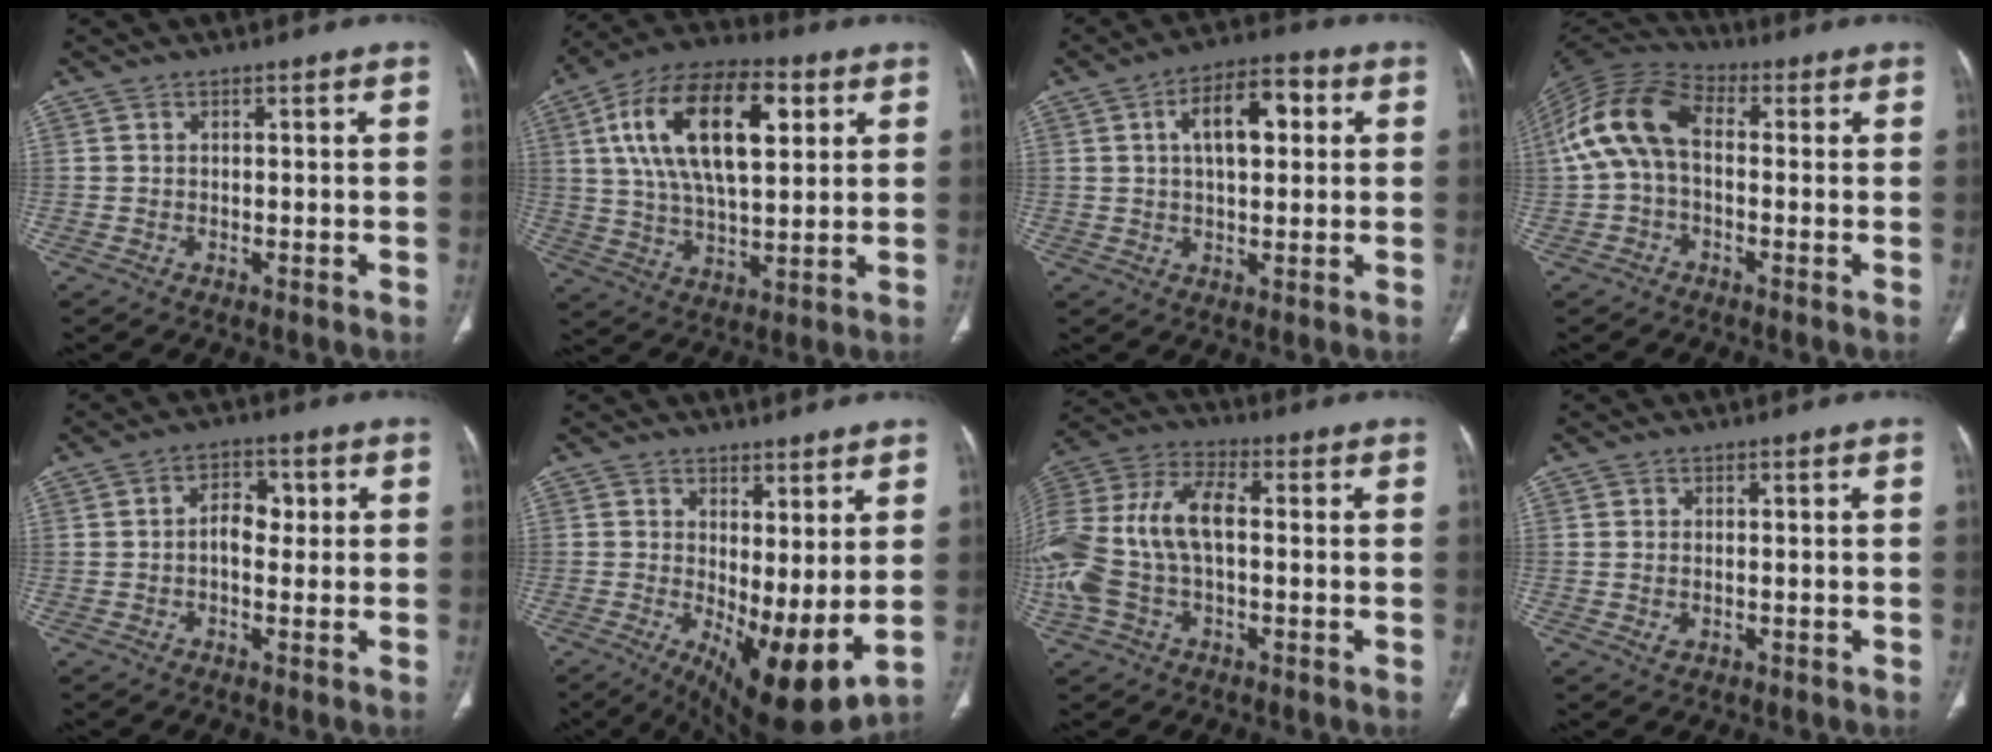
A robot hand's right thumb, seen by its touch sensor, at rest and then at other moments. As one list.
[{"total": 21.4, "force": [6.4, 10.3, 17.6], "torque": [-0.302, 0.002, 0.106]}, {"total": 10.5, "force": [2.5, 5.2, 8.7], "torque": [-0.127, 0.018, 0.033]}, {"total": 12.6, "force": [0.5, 7.6, 10.1], "torque": [-0.202, 0.035, -0.003]}, {"total": 4.8, "force": [0.1, 3.2, 3.6], "torque": [-0.039, 0.013, -0.004]}, {"total": 12.1, "force": [0.0, 4.5, 11.2], "torque": [-0.177, -0.025, 0.017]}, {"total": 19.1, "force": [-0.6, 10.9, 15.7], "torque": [-0.375, 0.032, -0.011]}, {"total": 1.8, "force": [-0.3, 1.1, 1.3], "torque": [-0.028, 0.001, -0.001]}]